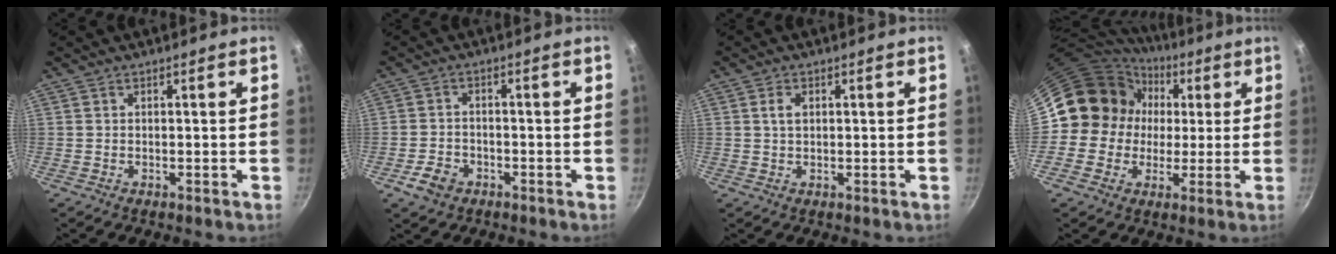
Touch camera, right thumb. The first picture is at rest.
{"total": 4.6, "force": [-2.5, 3.2, 2.2], "torque": [-0.039, 0.021, -0.045]}
{"total": 2.2, "force": [0.6, 1.4, 1.6], "torque": [-0.025, 0.002, 0.012]}
{"total": 13.7, "force": [2.7, 12.7, 4.4], "torque": [-0.049, 0.016, 0.038]}